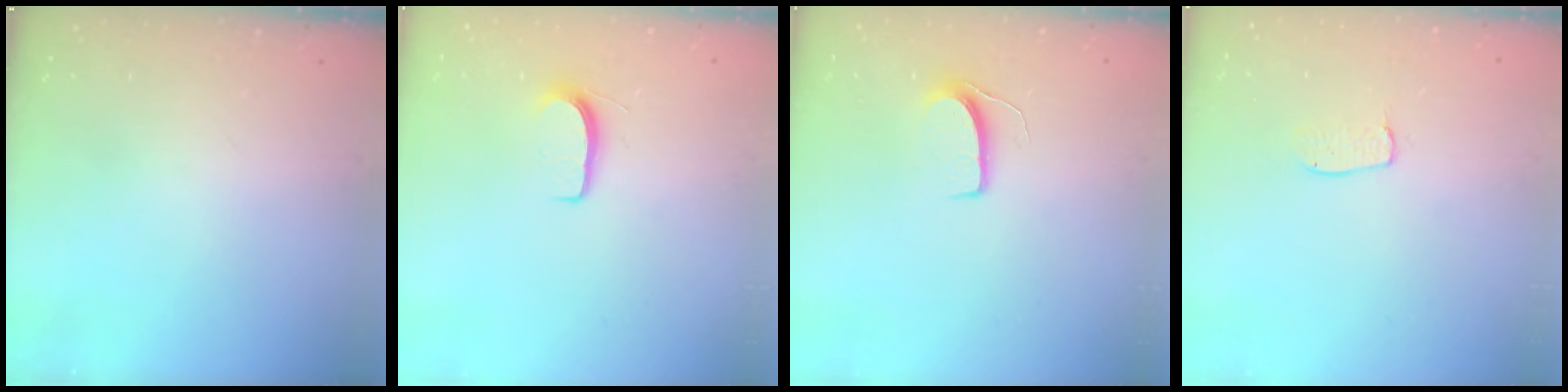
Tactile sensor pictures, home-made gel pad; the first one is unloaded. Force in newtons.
{"total": 6.1, "press": 6.0, "slide": 0.7}
{"total": 6.6, "press": 6.6, "slide": 0.5}
{"total": 4.5, "press": 4.5, "slide": 0.3}